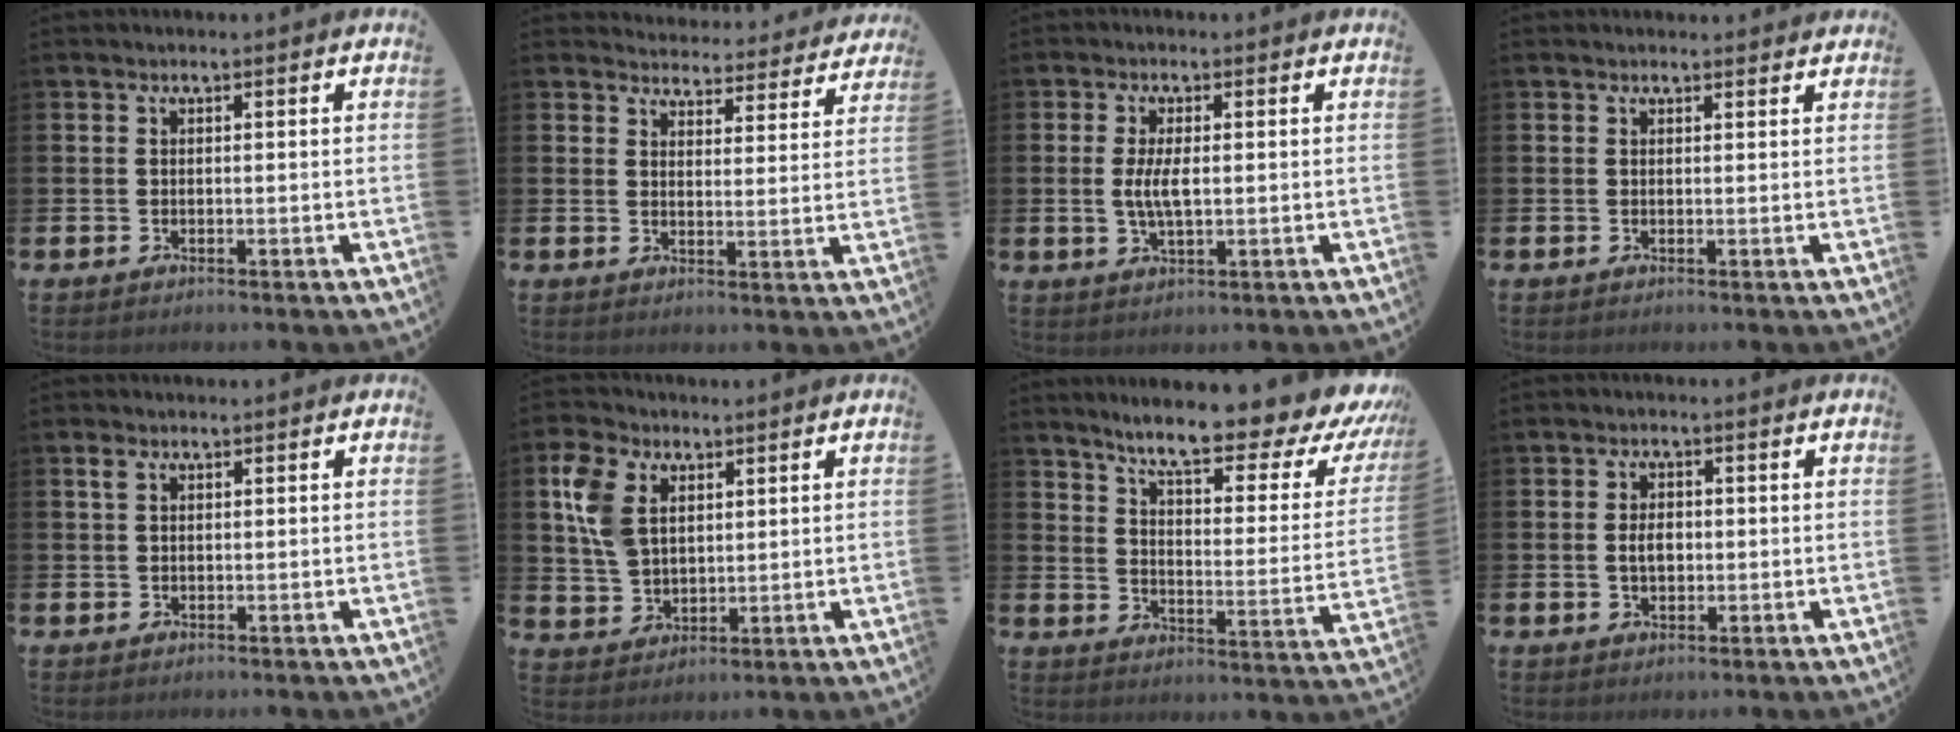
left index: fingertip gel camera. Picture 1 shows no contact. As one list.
[{"total": 4.0, "force": [3.9, 1.0, 0.0], "torque": [-0.004, -0.037, 0.064]}, {"total": 3.9, "force": [0.4, 1.4, 3.6], "torque": [-0.070, 0.005, 0.005]}, {"total": 0.9, "force": [0.8, 0.2, 0.1], "torque": [0.010, -0.003, 0.013]}, {"total": 1.4, "force": [0.8, 0.7, 0.8], "torque": [-0.006, 0.000, 0.012]}, {"total": 8.7, "force": [4.3, 5.8, 4.8], "torque": [-0.118, 0.021, 0.085]}, {"total": 9.5, "force": [8.0, 1.7, 4.8], "torque": [-0.109, -0.057, 0.126]}, {"total": 2.9, "force": [0.1, 1.9, 2.2], "torque": [-0.026, 0.002, -0.003]}]